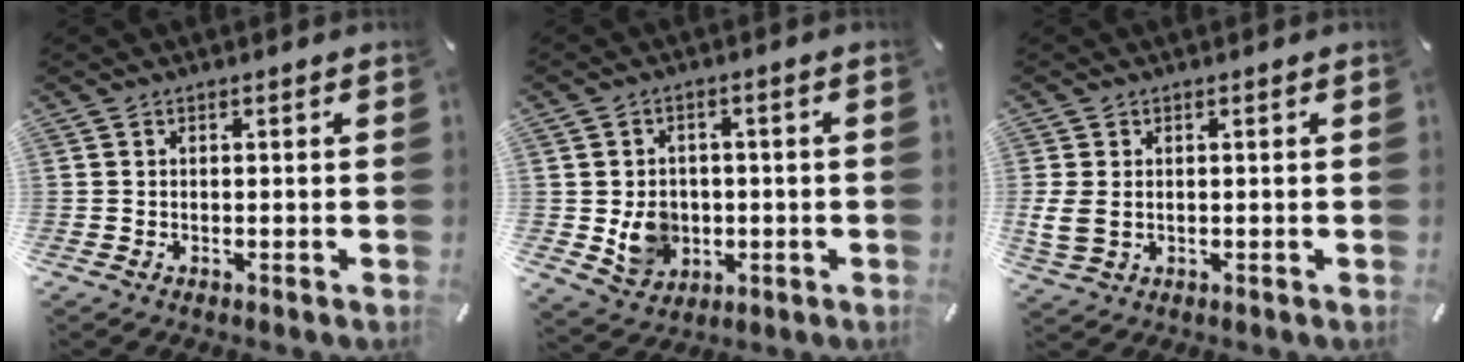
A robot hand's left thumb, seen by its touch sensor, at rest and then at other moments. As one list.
[{"total": 7.5, "force": [-0.9, 6.9, 2.9], "torque": [-0.056, 0.006, -0.014]}, {"total": 4.3, "force": [0.3, 3.1, 3.0], "torque": [-0.069, 0.002, 0.006]}]